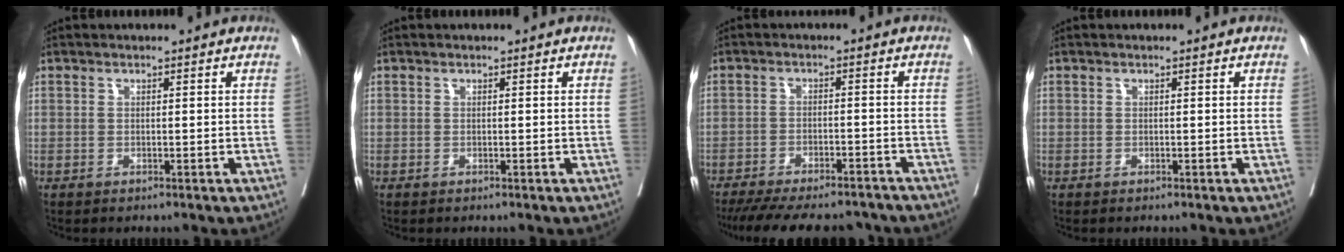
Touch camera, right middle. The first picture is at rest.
{"total": 0.0}
{"total": 17.3, "force": [-15.3, 4.2, 6.8], "torque": [-0.143, -0.019, -0.208]}
{"total": 0.0}